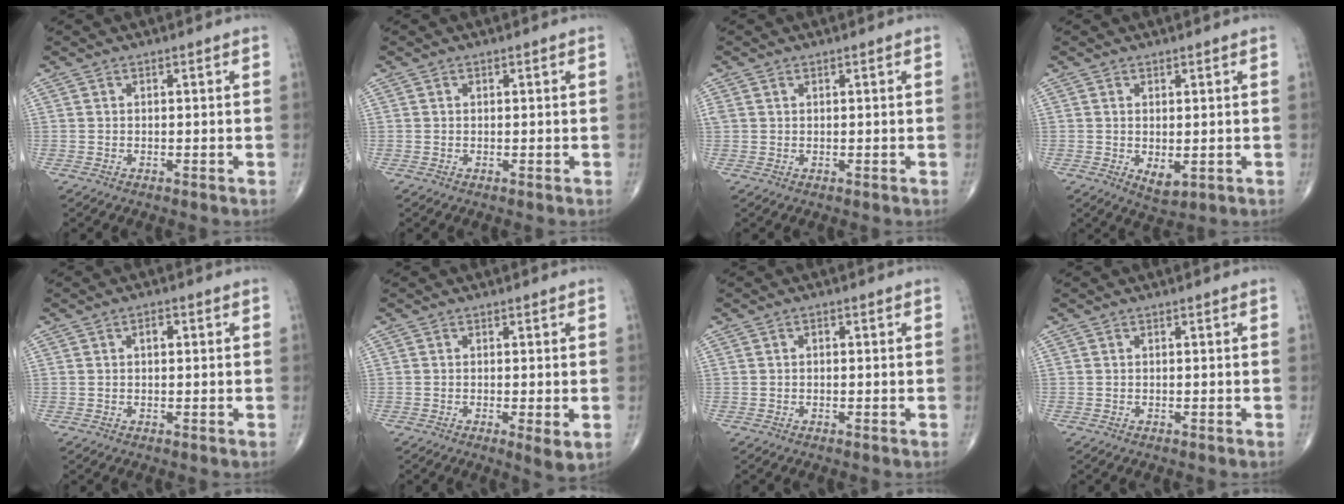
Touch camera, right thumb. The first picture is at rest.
{"total": 0.0}
{"total": 0.9, "force": [0.5, 0.7, 0.4], "torque": [-0.005, 0.005, 0.011]}
{"total": 3.4, "force": [-0.4, 1.8, 2.9], "torque": [-0.037, -0.009, 0.003]}
{"total": 1.6, "force": [0.4, 1.0, 1.3], "torque": [-0.018, 0.007, 0.005]}
{"total": 3.1, "force": [-0.6, 0.7, 3.0], "torque": [-0.052, -0.012, -0.012]}
{"total": 0.6, "force": [0.0, 0.4, 0.4], "torque": [-0.001, 0.002, -0.003]}
{"total": 0.0}